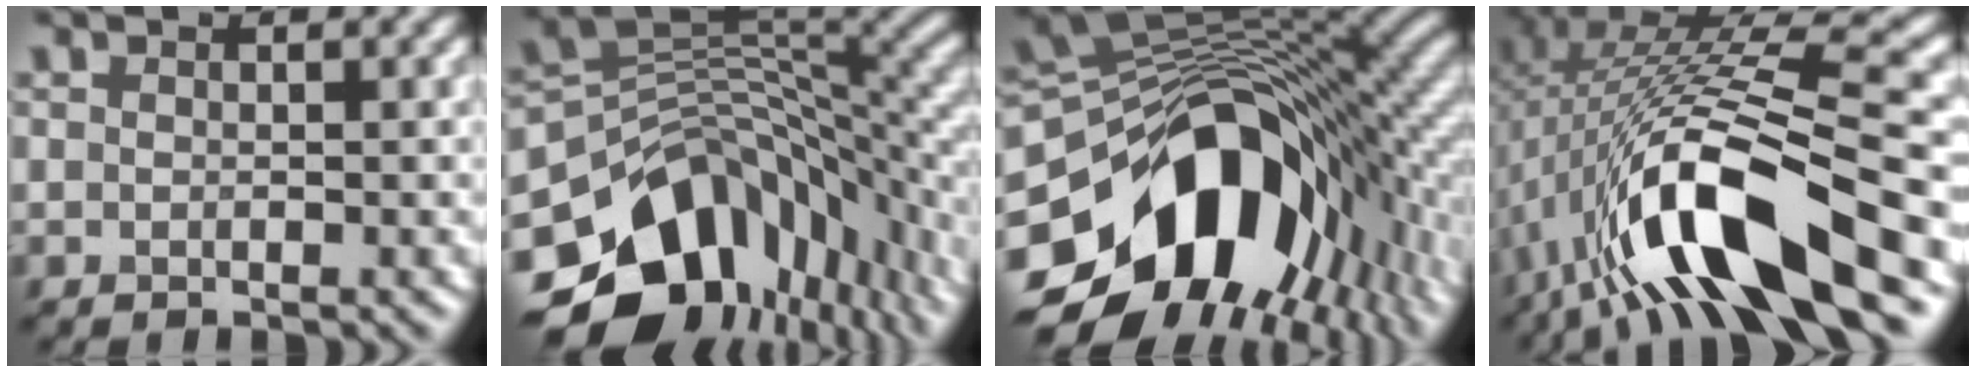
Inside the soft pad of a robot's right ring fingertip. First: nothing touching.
{"total": 15.6, "force": [-6.3, 10.6, 9.5], "torque": [-0.178, -0.022, -0.090]}
{"total": 17.8, "force": [-6.2, 11.8, 11.9], "torque": [-0.204, -0.019, -0.085]}
{"total": 13.9, "force": [-3.5, 4.9, 12.5], "torque": [-0.231, 0.004, -0.065]}